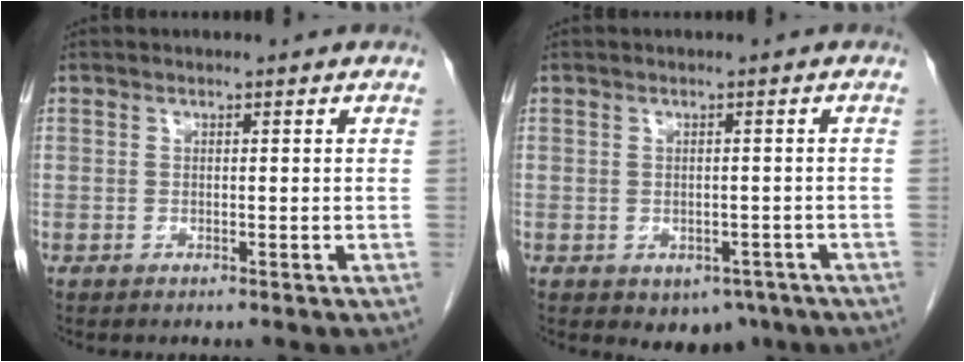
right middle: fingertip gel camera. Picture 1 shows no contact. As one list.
[{"total": 3.9, "force": [-2.2, 2.7, 1.9], "torque": [-0.013, 0.002, -0.019]}]